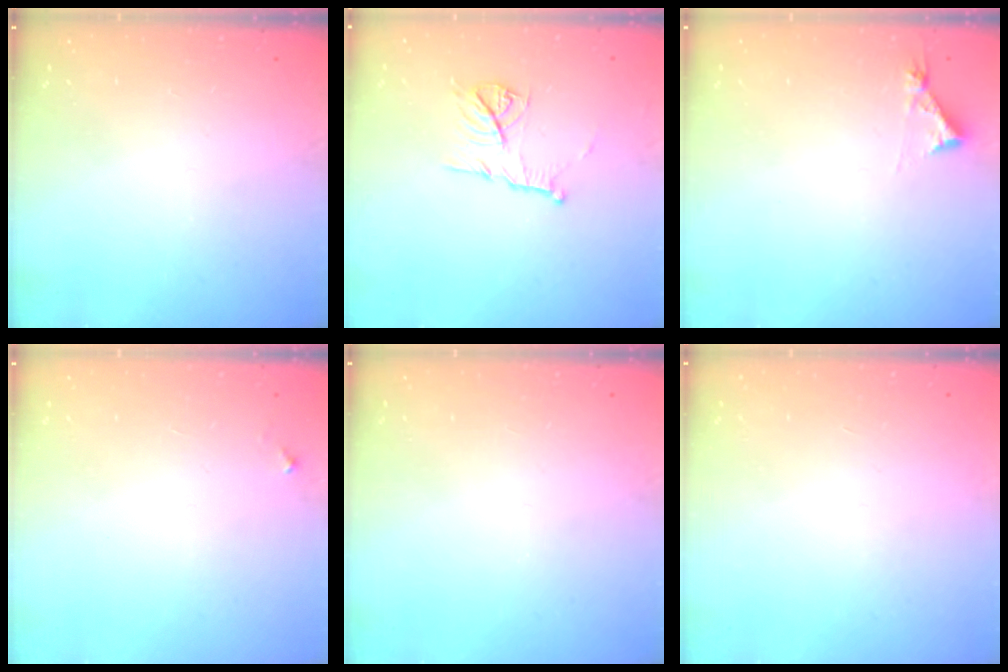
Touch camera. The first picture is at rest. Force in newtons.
{"total": 10.3, "press": 10.3, "slide": 0.1}
{"total": 4.3, "press": 4.3, "slide": 0.5}
{"total": 3.5, "press": 3.5, "slide": 0.3}
{"total": 0.0}
{"total": 1.5, "press": 1.5, "slide": 0.1}